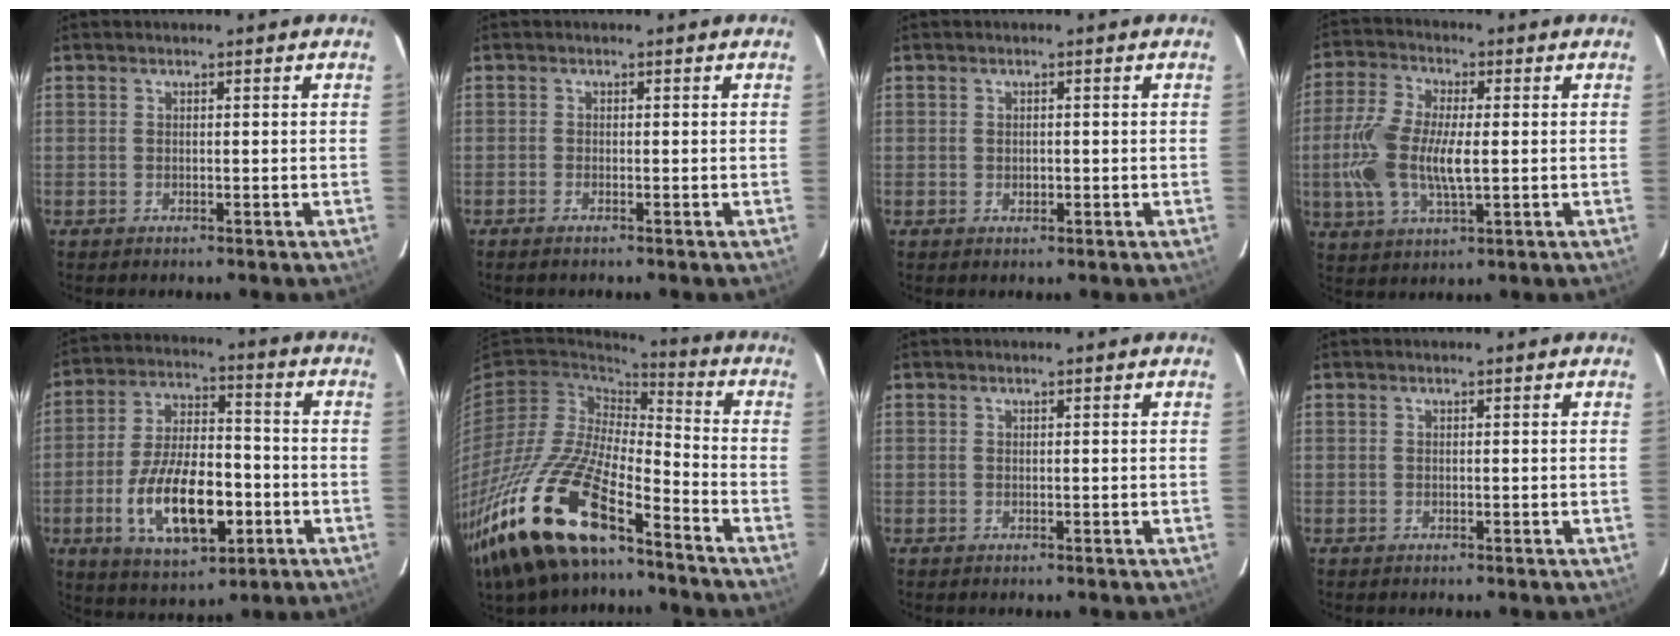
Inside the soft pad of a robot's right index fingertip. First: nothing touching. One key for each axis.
{"total": 1.0, "fx": -0.8, "fy": 0.1, "fz": 0.6, "tx": -0.016, "ty": -0.001, "tz": -0.018}
{"total": 1.2, "fx": 0.0, "fy": 1.1, "fz": 0.6, "tx": -0.008, "ty": 0.002, "tz": 0.001}
{"total": 12.0, "fx": -0.9, "fy": 4.8, "fz": 11.0, "tx": -0.239, "ty": 0.000, "tz": -0.017}
{"total": 16.8, "fx": -5.2, "fy": 7.4, "fz": 14.2, "tx": -0.280, "ty": -0.002, "tz": -0.079}
{"total": 24.3, "fx": -15.8, "fy": 8.1, "fz": 16.7, "tx": -0.354, "ty": -0.042, "tz": -0.296}
{"total": 0.0}
{"total": 0.0}